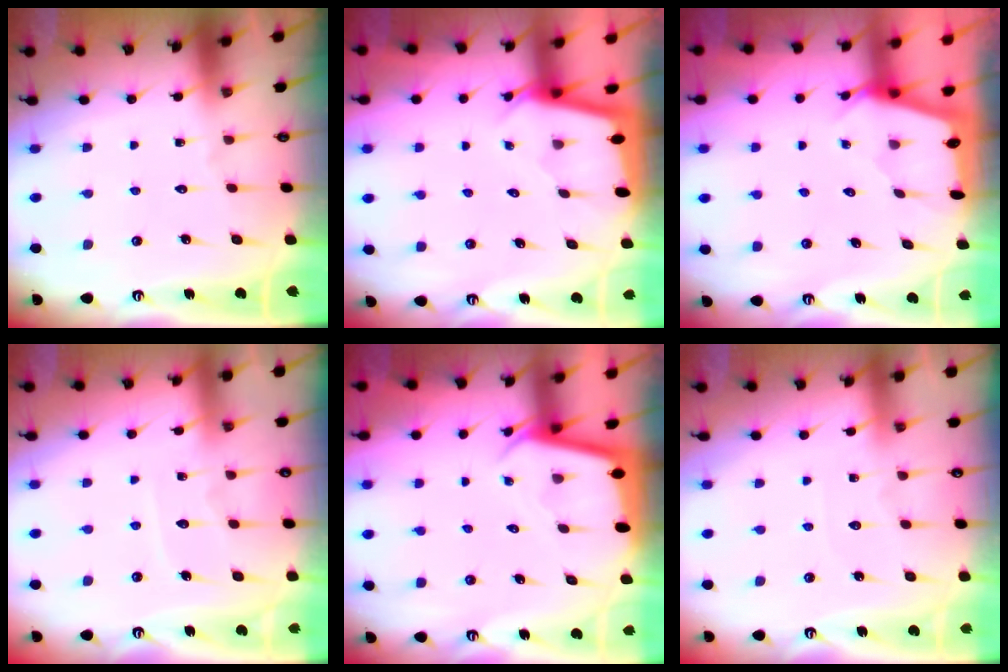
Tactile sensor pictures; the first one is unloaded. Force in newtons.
{"total": 2.1, "press": 2.1, "slide": 0.1}
{"total": 2.2, "press": 2.1, "slide": 0.3}
{"total": 5.4, "press": 5.3, "slide": 0.5}
{"total": 2.2, "press": 2.2, "slide": 0.1}
{"total": 4.1, "press": 4.1, "slide": 0.5}